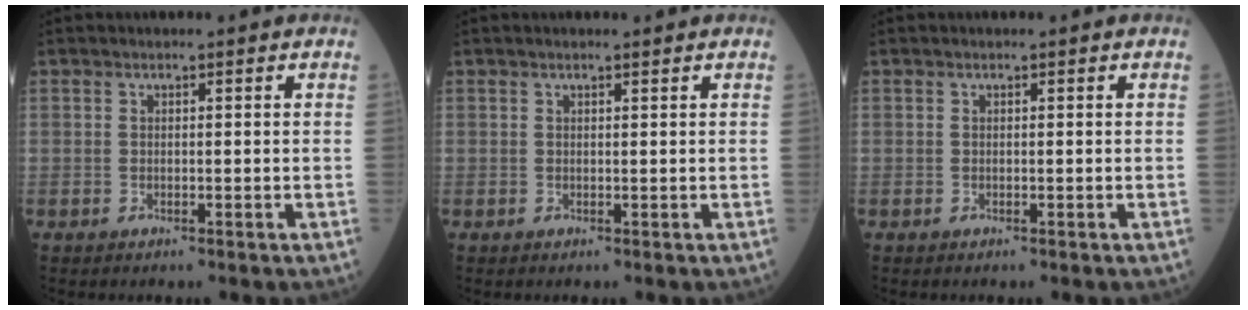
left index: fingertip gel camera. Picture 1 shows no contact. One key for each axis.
{"total": 1.0, "fx": 0.9, "fy": 0.1, "fz": 0.5, "tx": -0.011, "ty": 0.004, "tz": 0.015}
{"total": 0.0}